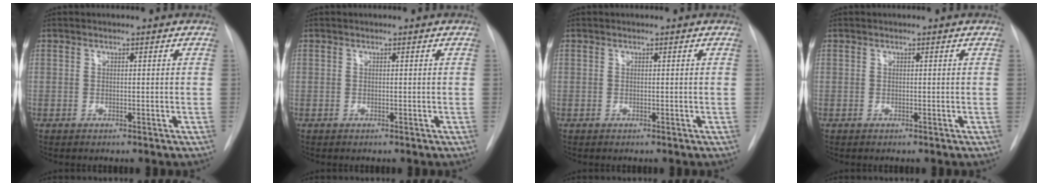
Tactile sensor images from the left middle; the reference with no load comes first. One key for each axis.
{"total": 0.0}
{"total": 0.0}
{"total": 0.0}